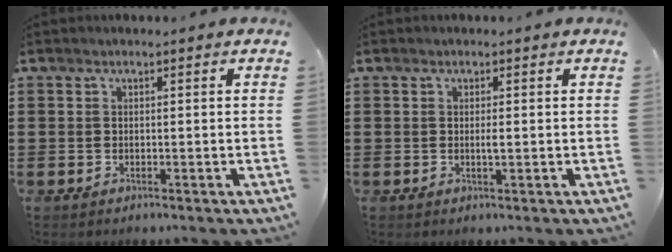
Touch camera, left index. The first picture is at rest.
{"total": 1.2, "force": [0.0, 0.2, 1.1], "torque": [-0.022, -0.003, 0.000]}